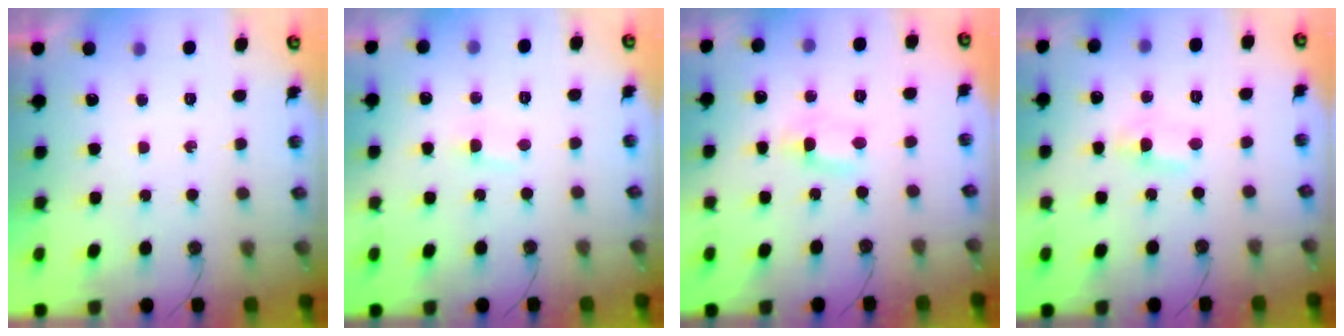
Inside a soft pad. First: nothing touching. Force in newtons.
{"total": 6.6, "press": 1.0, "slide": 6.6}
{"total": 1.6, "press": 1.1, "slide": 1.1}
{"total": 1.5, "press": 1.3, "slide": 0.7}